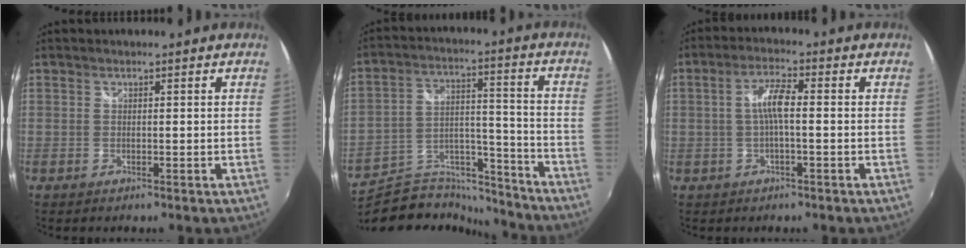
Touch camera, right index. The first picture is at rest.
{"total": 14.6, "force": [-12.8, 5.6, 4.2], "torque": [-0.074, 0.044, -0.202]}
{"total": 4.7, "force": [-0.4, 0.8, 4.6], "torque": [-0.090, 0.011, -0.007]}